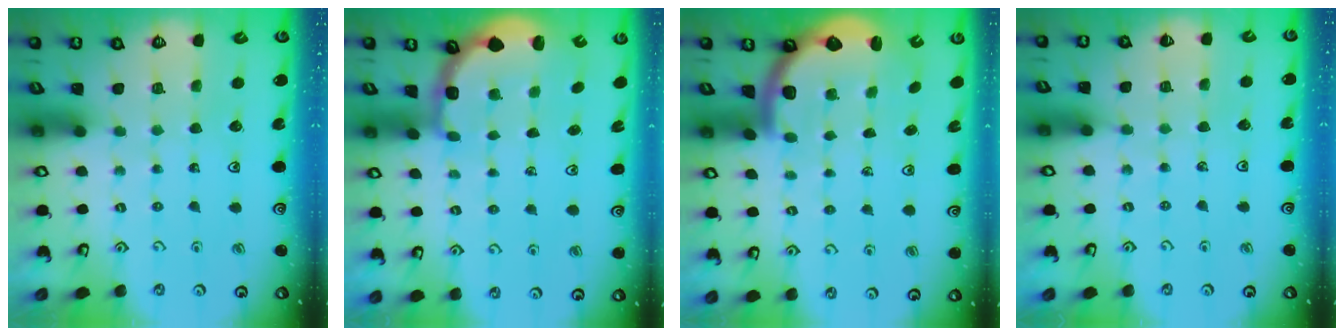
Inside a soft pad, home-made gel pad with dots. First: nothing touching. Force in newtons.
{"total": 2.5, "press": 2.2, "slide": 1.1}
{"total": 2.8, "press": 2.8, "slide": 0.5}
{"total": 2.5, "press": 2.5, "slide": 0.4}